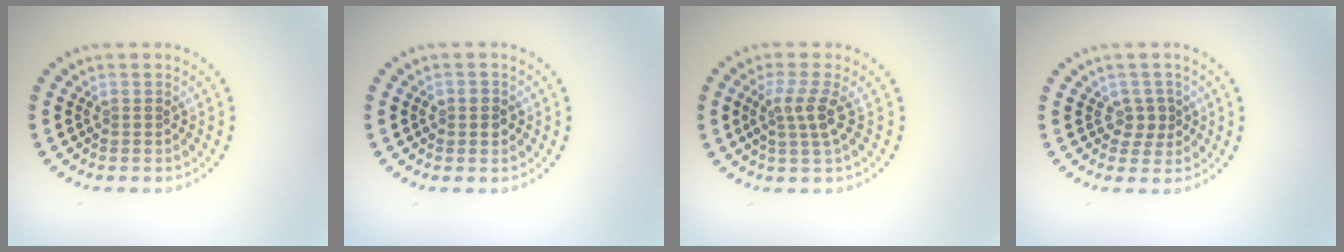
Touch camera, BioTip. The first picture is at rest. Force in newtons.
{"total": 1.4, "press": 1.4, "slide": 0.4}
{"total": 2.5, "press": 1.9, "slide": 1.7}
{"total": 1.8, "press": 1.6, "slide": 0.9}